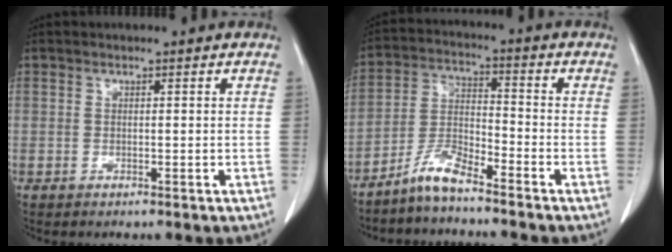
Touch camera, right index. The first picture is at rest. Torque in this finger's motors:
{"motor_torque": [0.28, -0.19, 0.02, 0.05]}